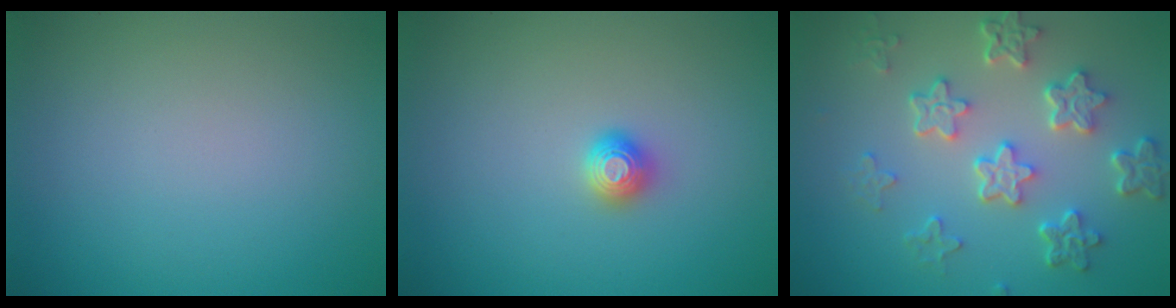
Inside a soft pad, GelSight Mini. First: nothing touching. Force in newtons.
{"total": 1.3, "press": 1.2, "slide": 0.5}
{"total": 5.7, "press": 4.4, "slide": 3.7}